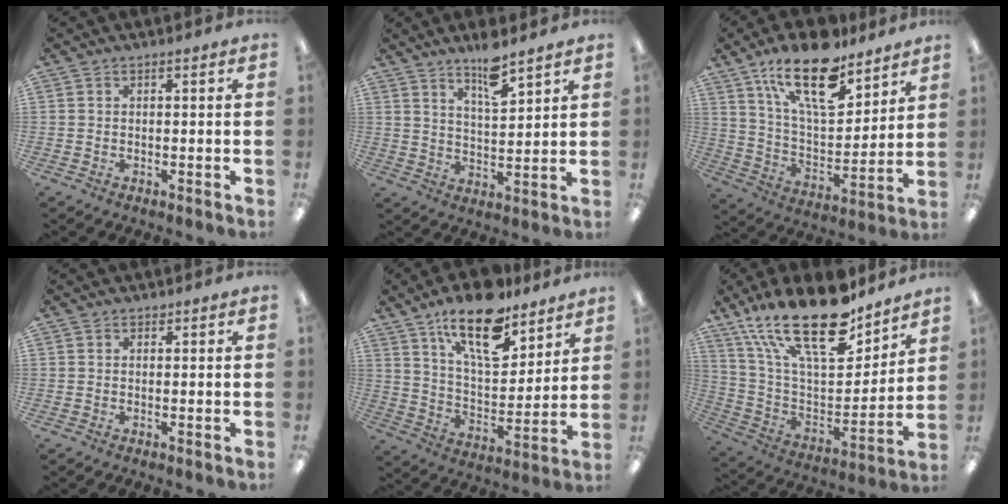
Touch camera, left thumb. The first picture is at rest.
{"total": 8.3, "force": [6.6, 2.0, 4.7], "torque": [-0.070, -0.043, 0.110]}
{"total": 20.9, "force": [13.8, 8.7, 13.0], "torque": [-0.212, -0.079, 0.238]}
{"total": 0.5, "force": [0.5, 0.3, 0.1], "torque": [-0.002, 0.002, 0.008]}
{"total": 18.3, "force": [12.6, 7.6, 10.9], "torque": [-0.175, -0.067, 0.213]}
{"total": 25.9, "force": [17.7, 10.0, 16.1], "torque": [-0.295, -0.108, 0.305]}